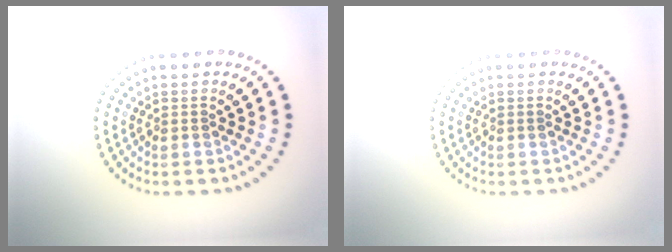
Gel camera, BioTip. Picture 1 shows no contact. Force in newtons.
{"total": 0.0}